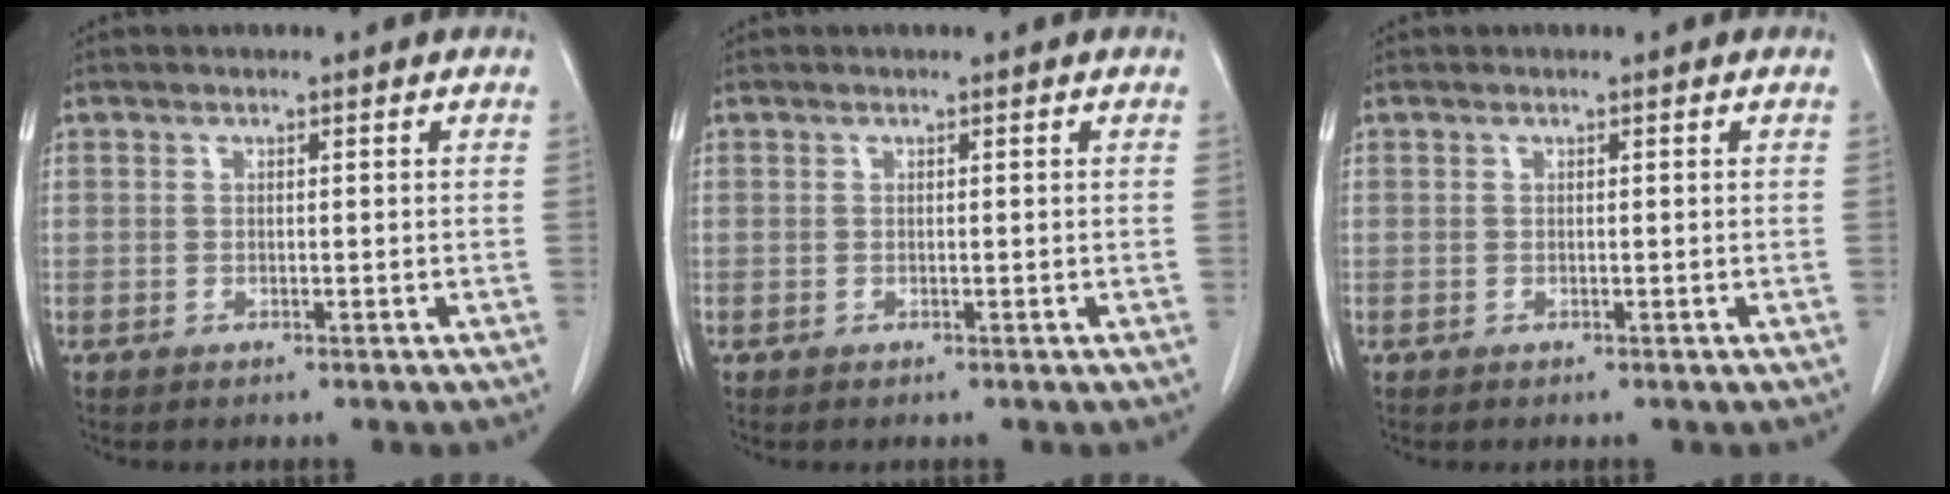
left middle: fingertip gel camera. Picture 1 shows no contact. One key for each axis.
{"total": 0.0}
{"total": 0.0}